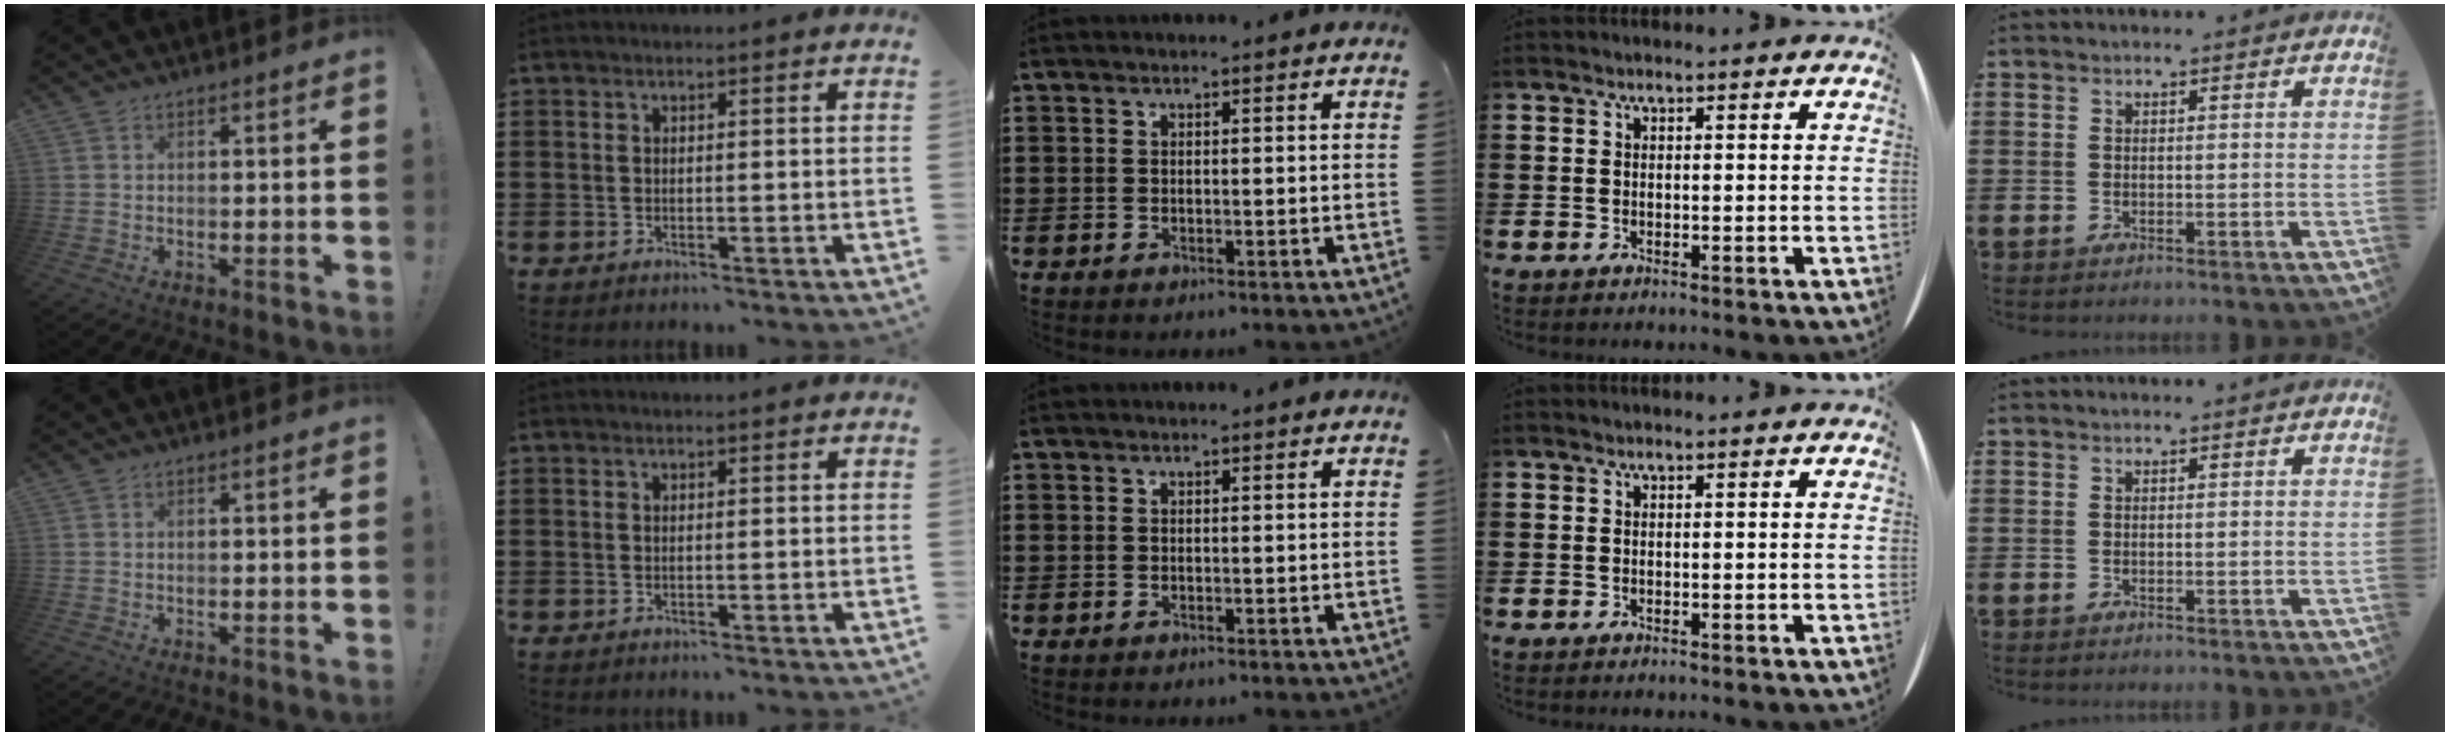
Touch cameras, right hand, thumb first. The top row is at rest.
{}